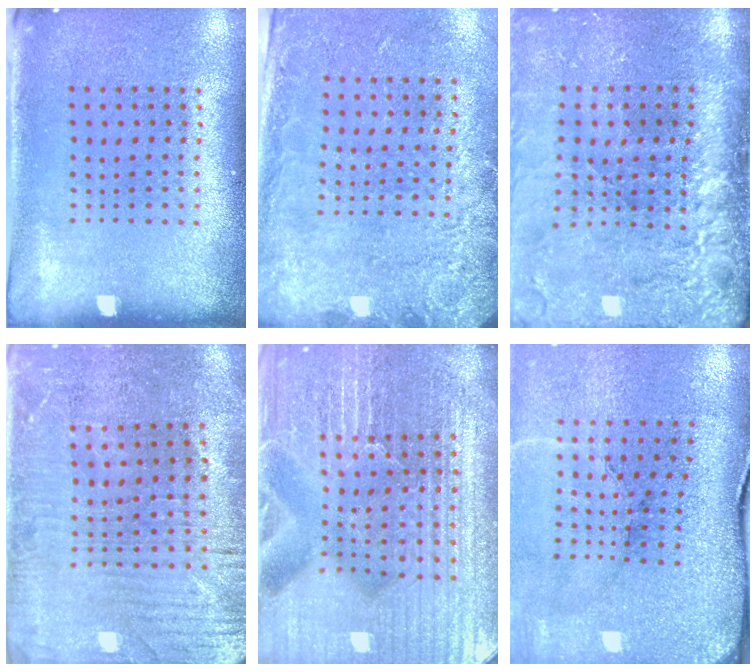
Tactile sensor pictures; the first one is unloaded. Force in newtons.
{"total": 2.6, "press": 2.0, "slide": 1.7}
{"total": 4.6, "press": 3.7, "slide": 2.7}
{"total": 1.6, "press": 1.5, "slide": 0.5}
{"total": 6.3, "press": 5.6, "slide": 2.8}
{"total": 3.5, "press": 3.3, "slide": 1.1}